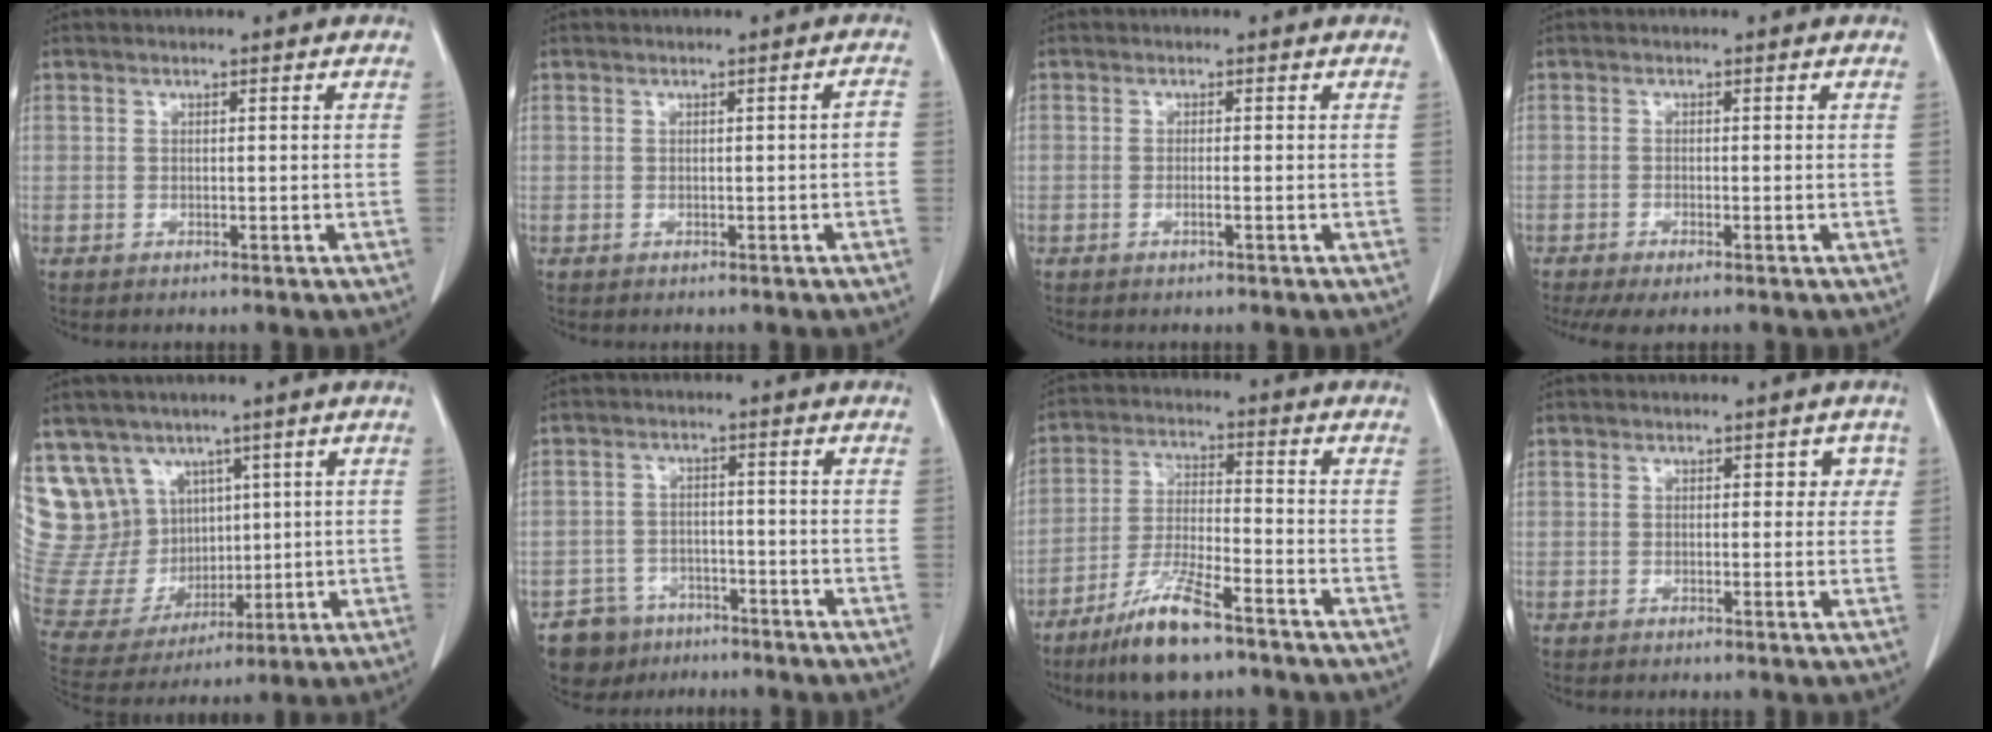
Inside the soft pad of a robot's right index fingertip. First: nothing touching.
{"total": 1.1, "force": [-0.4, 0.2, 1.0], "torque": [-0.008, 0.001, -0.004]}
{"total": 0.7, "force": [-0.3, -0.1, 0.6], "torque": [-0.012, 0.002, -0.004]}
{"total": 4.7, "force": [-3.5, 0.9, 3.0], "torque": [-0.047, -0.011, -0.056]}
{"total": 16.6, "force": [9.0, 13.0, 5.0], "torque": [-0.128, 0.064, 0.208]}
{"total": 7.5, "force": [-5.6, 5.0, 0.5], "torque": [-0.010, 0.017, -0.093]}
{"total": 10.8, "force": [-7.6, 1.6, 7.6], "torque": [-0.153, -0.024, -0.141]}
{"total": 2.5, "force": [0.8, 1.7, 1.7], "torque": [-0.005, 0.012, 0.004]}